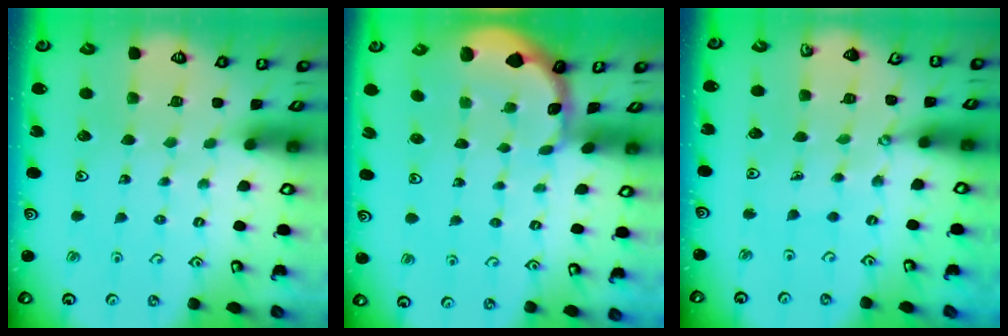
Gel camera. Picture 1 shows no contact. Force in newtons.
{"total": 1.1, "press": 1.1, "slide": 0.1}
{"total": 0.6, "press": 0.6, "slide": 0.1}